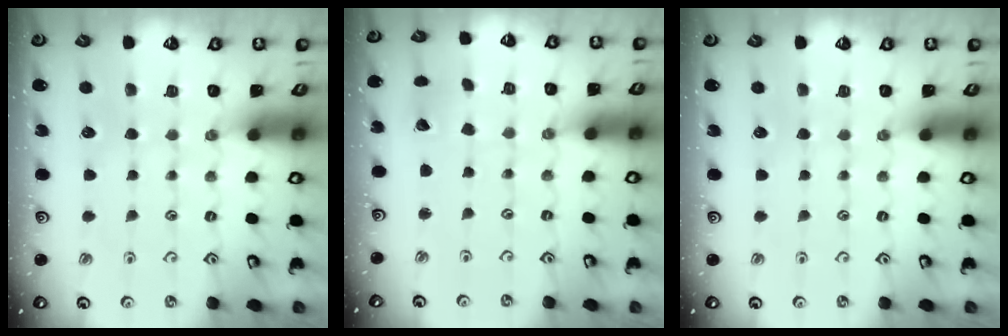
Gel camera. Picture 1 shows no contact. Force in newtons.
{"total": 3.8, "press": 3.8, "slide": 0.4}
{"total": 0.0}